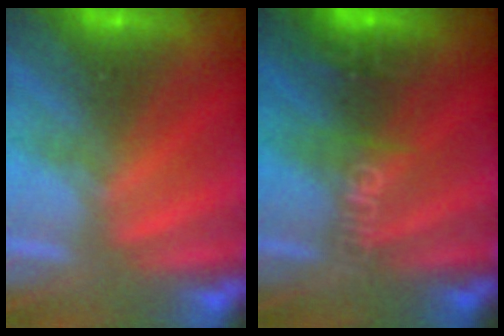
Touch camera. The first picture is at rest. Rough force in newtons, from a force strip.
{"total": 2.8}